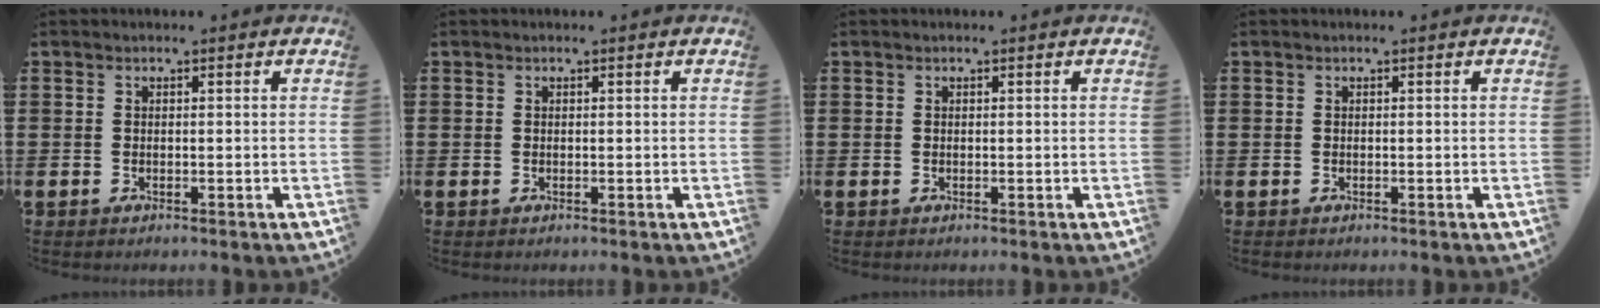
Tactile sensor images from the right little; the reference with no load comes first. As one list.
[{"total": 0.0}, {"total": 0.0}, {"total": 0.0}]